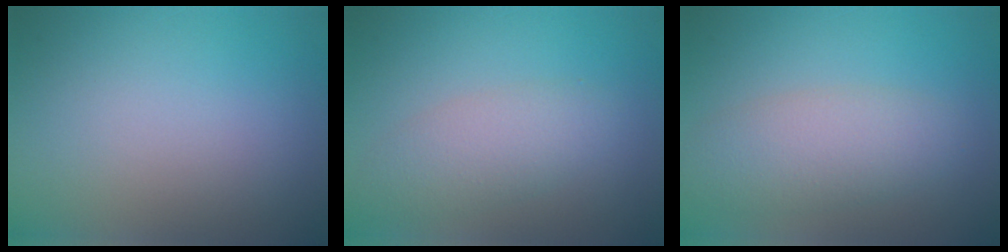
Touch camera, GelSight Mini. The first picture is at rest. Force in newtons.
{"total": 3.3, "press": 3.3, "slide": 0.2}
{"total": 4.3, "press": 4.3, "slide": 0.1}